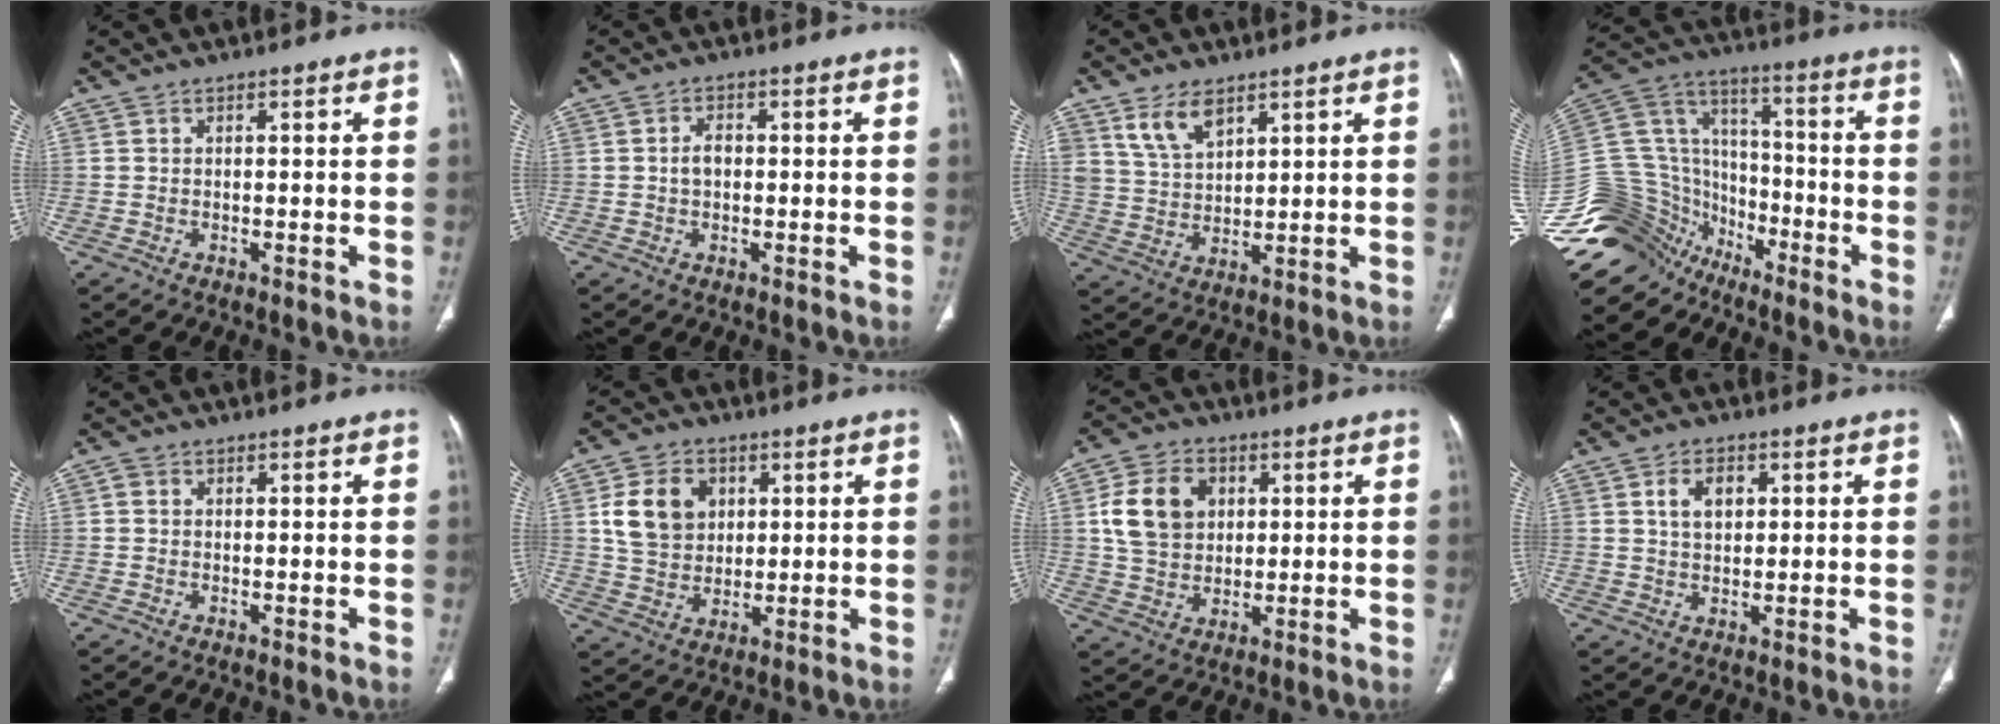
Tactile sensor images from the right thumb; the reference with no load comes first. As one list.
[{"total": 2.5, "force": [-0.1, 1.7, 1.8], "torque": [-0.031, 0.009, -0.004]}, {"total": 7.5, "force": [4.8, 4.1, 4.1], "torque": [-0.064, -0.025, 0.101]}, {"total": 22.6, "force": [-16.4, 14.8, 4.8], "torque": [-0.114, 0.107, -0.284]}, {"total": 0.9, "force": [0.3, 0.8, 0.3], "torque": [-0.003, 0.000, 0.001]}, {"total": 10.7, "force": [3.0, 8.5, 5.8], "torque": [-0.080, -0.005, 0.059]}, {"total": 11.4, "force": [2.8, 8.8, 6.6], "torque": [-0.103, 0.001, 0.052]}, {"total": 4.9, "force": [1.5, 3.2, 3.3], "torque": [-0.046, -0.003, 0.027]}]